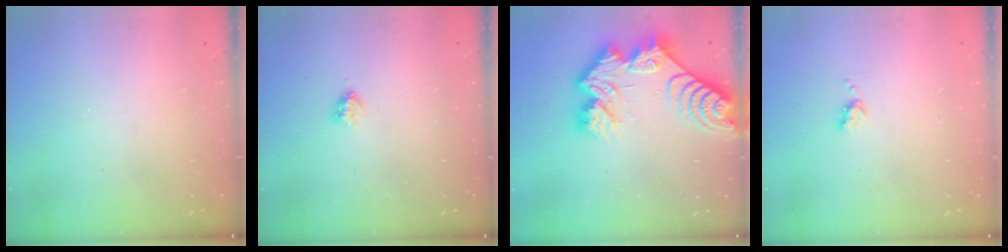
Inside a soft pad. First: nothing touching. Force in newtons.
{"total": 2.9, "press": 2.9, "slide": 0.5}
{"total": 17.3, "press": 17.2, "slide": 1.7}
{"total": 3.9, "press": 3.9, "slide": 0.5}